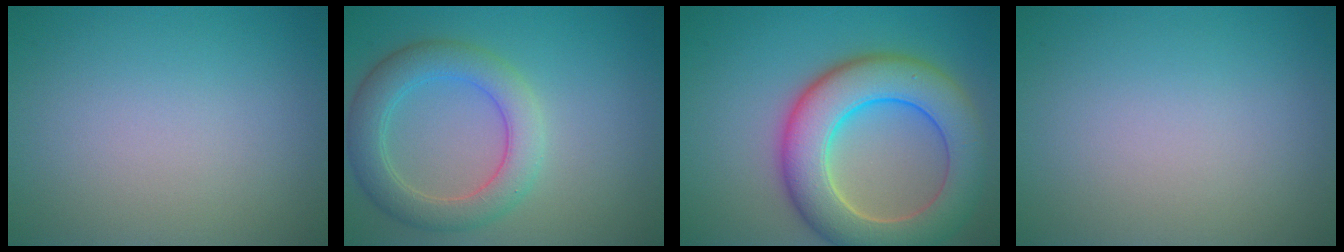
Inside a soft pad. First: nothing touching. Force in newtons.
{"total": 4.9, "press": 4.9, "slide": 0.3}
{"total": 9.6, "press": 9.6, "slide": 0.6}
{"total": 0.0}